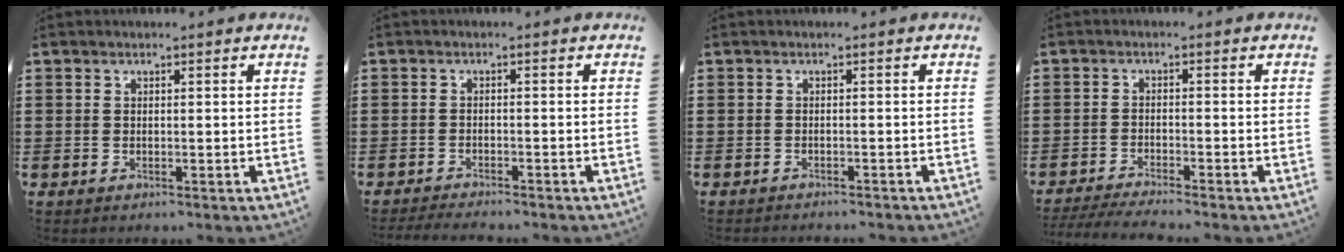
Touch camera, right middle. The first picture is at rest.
{"total": 1.9, "force": [-1.9, 0.0, 0.3], "torque": [-0.008, -0.001, -0.038]}
{"total": 0.7, "force": [-0.7, -0.1, 0.1], "torque": [-0.004, -0.001, -0.014]}
{"total": 2.9, "force": [-2.7, -0.1, 1.0], "torque": [-0.023, -0.005, -0.056]}